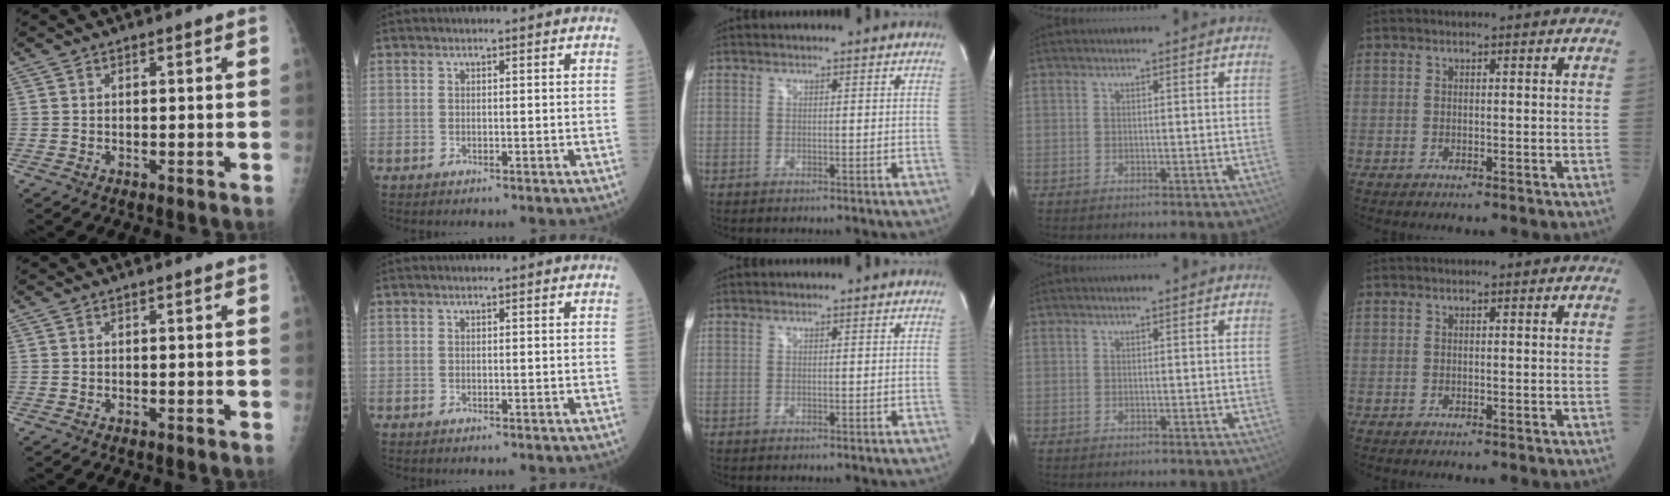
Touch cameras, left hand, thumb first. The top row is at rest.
{}